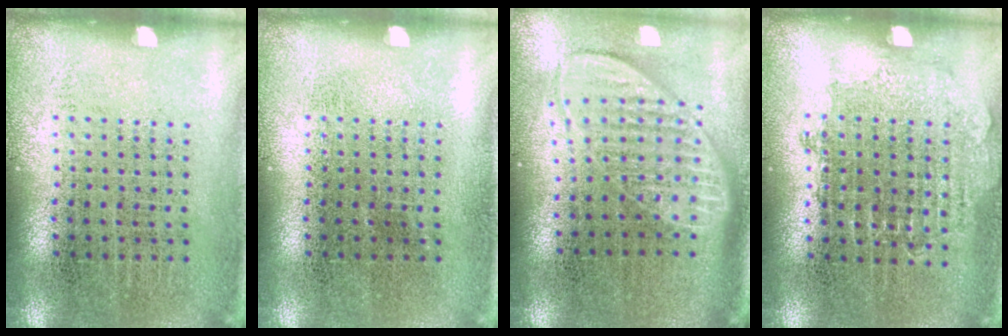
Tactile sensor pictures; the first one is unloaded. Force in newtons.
{"total": 0.0}
{"total": 1.9, "press": 1.5, "slide": 1.1}
{"total": 0.8, "press": 0.7, "slide": 0.2}